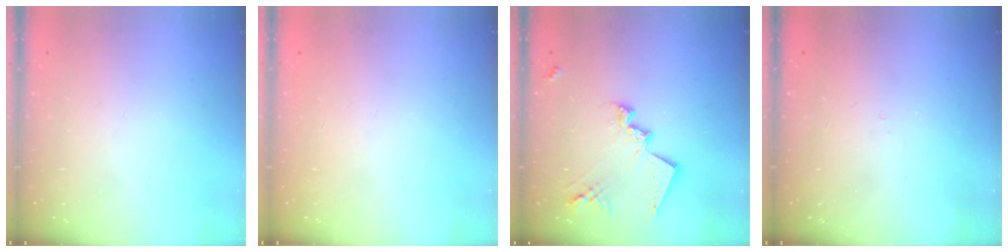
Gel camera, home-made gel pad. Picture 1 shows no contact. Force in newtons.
{"total": 1.1, "press": 1.1, "slide": 0.1}
{"total": 15.6, "press": 15.5, "slide": 1.2}
{"total": 5.6, "press": 5.6, "slide": 0.7}